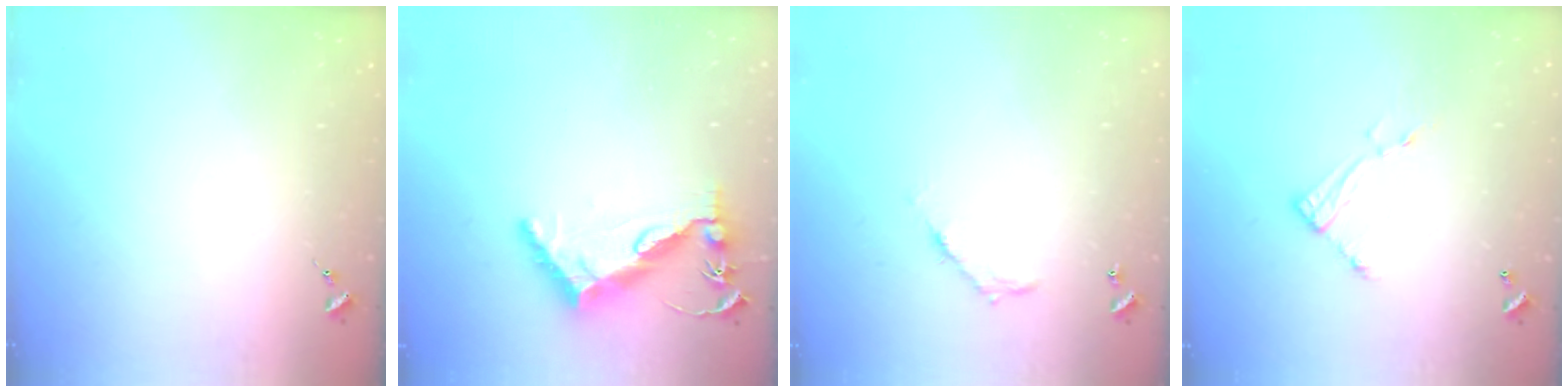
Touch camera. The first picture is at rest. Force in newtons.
{"total": 12.8, "press": 12.8, "slide": 0.8}
{"total": 5.3, "press": 5.3, "slide": 0.4}
{"total": 7.5, "press": 7.5, "slide": 0.3}